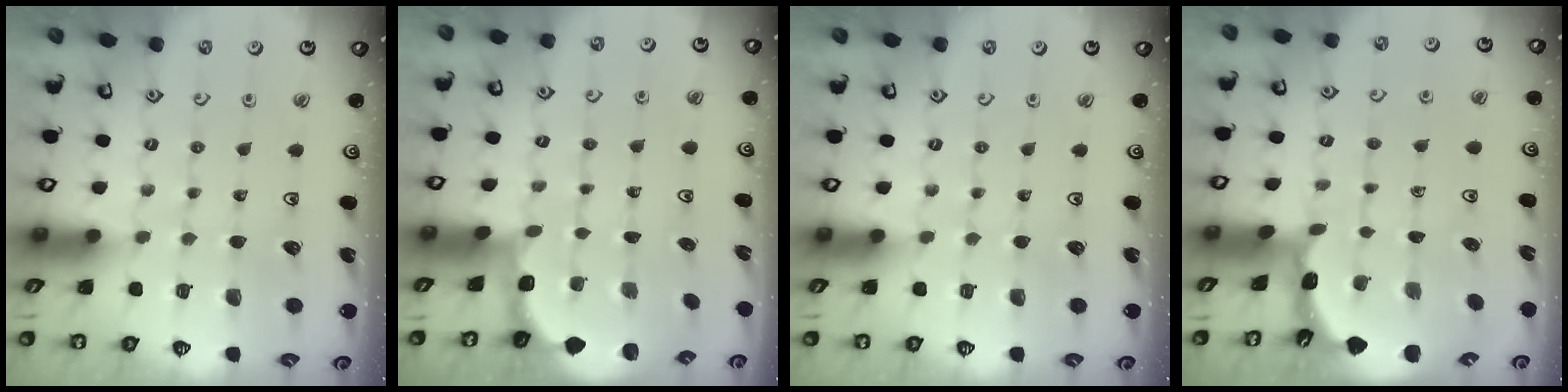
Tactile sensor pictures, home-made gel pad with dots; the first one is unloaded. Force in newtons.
{"total": 1.9, "press": 1.8, "slide": 0.7}
{"total": 0.0}
{"total": 1.7, "press": 1.6, "slide": 0.1}